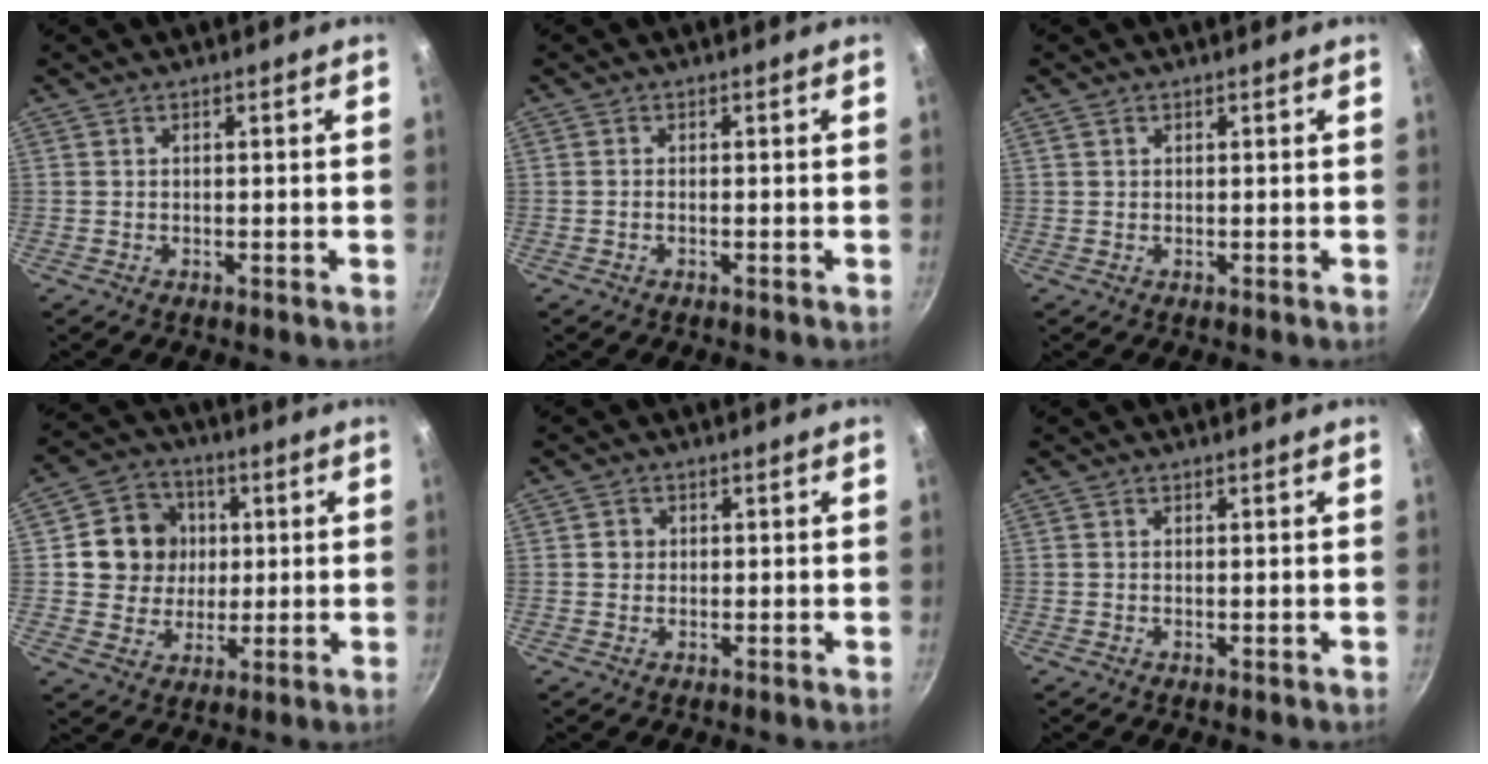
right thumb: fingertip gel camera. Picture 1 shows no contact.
{"total": 0.5, "force": [-0.3, 0.1, 0.4], "torque": [-0.012, 0.003, -0.009]}
{"total": 0.9, "force": [0.5, 0.7, 0.3], "torque": [-0.005, 0.001, 0.008]}
{"total": 11.5, "force": [2.0, 10.5, 4.2], "torque": [-0.036, 0.008, 0.030]}
{"total": 1.9, "force": [0.2, 1.8, 0.5], "torque": [0.000, 0.005, 0.000]}
{"total": 0.0}